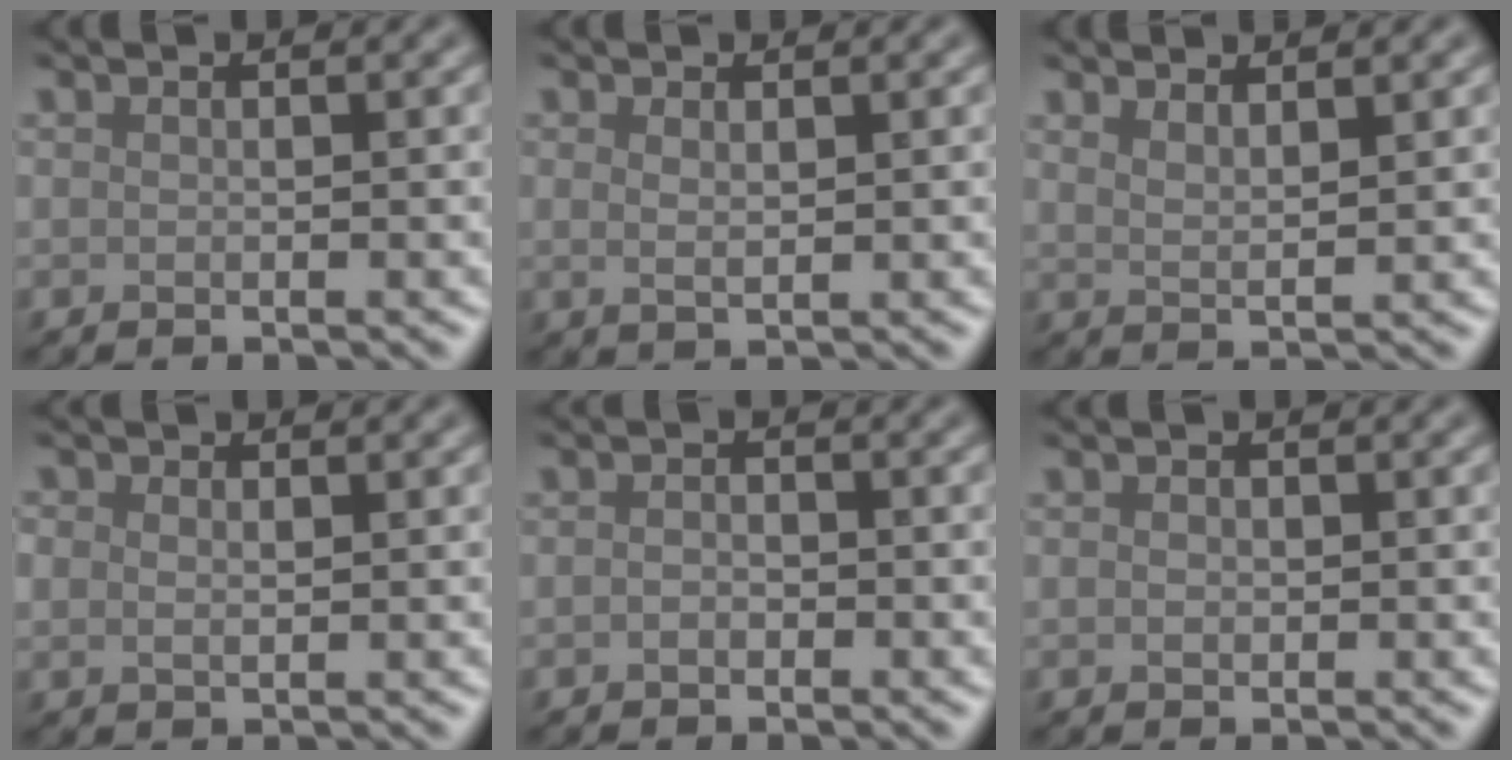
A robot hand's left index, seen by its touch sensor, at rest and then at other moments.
{"total": 1.1, "force": [0.5, 0.3, 0.9], "torque": [-0.017, -0.003, 0.009]}
{"total": 2.1, "force": [1.7, 0.5, 1.1], "torque": [-0.009, -0.002, 0.025]}
{"total": 1.9, "force": [0.6, 1.4, 1.1], "torque": [-0.016, 0.009, 0.000]}
{"total": 1.0, "force": [-0.3, 0.7, 0.6], "torque": [-0.016, -0.001, -0.010]}
{"total": 0.8, "force": [0.0, 0.6, 0.5], "torque": [-0.009, -0.001, -0.001]}